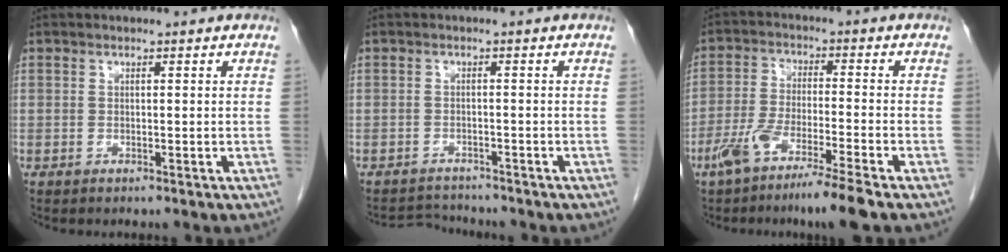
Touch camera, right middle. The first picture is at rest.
{"total": 3.3, "force": [-3.2, 0.4, -0.7], "torque": [0.010, -0.009, -0.053]}
{"total": 9.2, "force": [-6.3, -0.4, 6.7], "torque": [-0.130, -0.022, -0.117]}